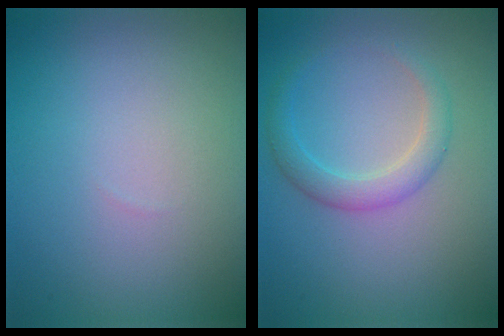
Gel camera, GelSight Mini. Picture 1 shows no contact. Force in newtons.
{"total": 2.5, "press": 2.5, "slide": 0.1}